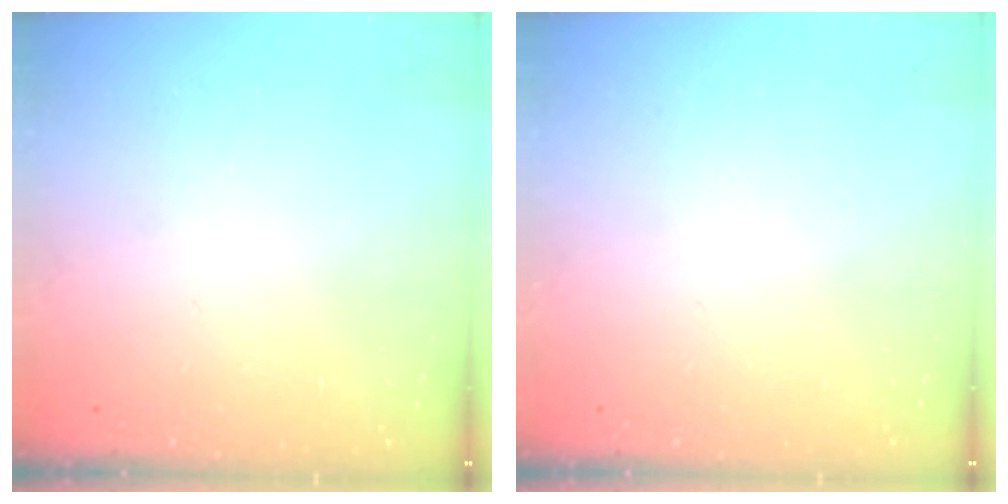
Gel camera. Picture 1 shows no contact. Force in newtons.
{"total": 0.0}